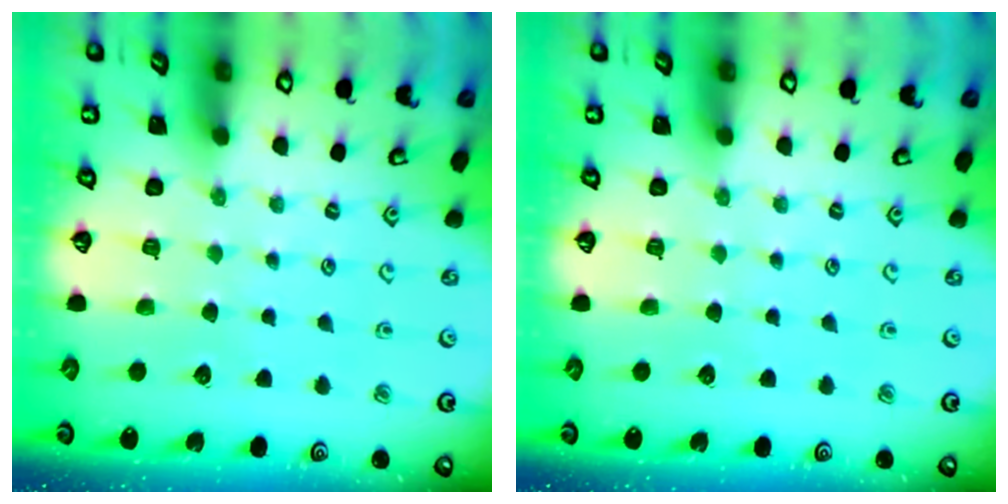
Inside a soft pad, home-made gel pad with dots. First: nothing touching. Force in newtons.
{"total": 0.0}